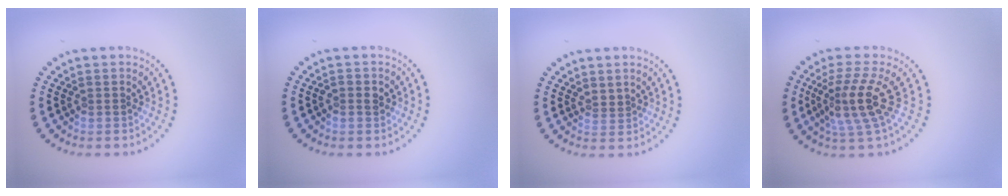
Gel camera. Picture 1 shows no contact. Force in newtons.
{"total": 1.3, "press": 1.3, "slide": 0.2}
{"total": 0.6, "press": 0.3, "slide": 0.5}
{"total": 4.0, "press": 3.0, "slide": 2.6}